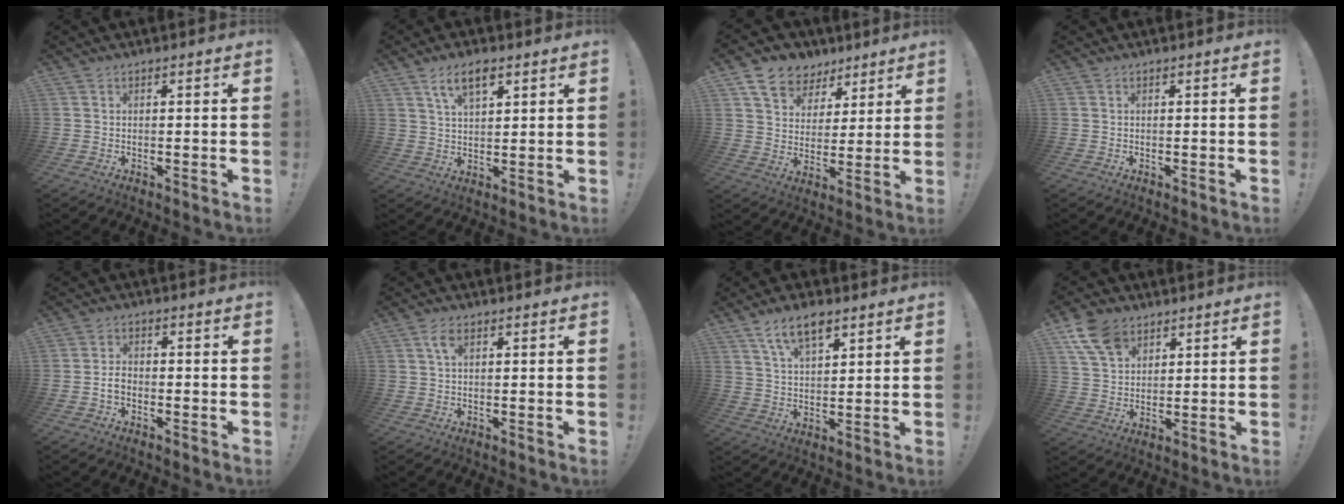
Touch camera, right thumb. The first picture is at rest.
{"total": 7.5, "force": [4.1, 3.2, 5.3], "torque": [-0.087, -0.010, 0.071]}
{"total": 10.9, "force": [7.1, 7.6, 3.2], "torque": [-0.064, -0.042, 0.141]}
{"total": 0.0}
{"total": 3.1, "force": [-1.2, 2.0, 2.1], "torque": [-0.031, 0.010, -0.020]}
{"total": 3.4, "force": [1.3, 1.6, 2.7], "torque": [-0.050, 0.002, 0.021]}
{"total": 9.4, "force": [5.7, 4.1, 6.2], "torque": [-0.105, -0.016, 0.104]}
{"total": 10.6, "force": [6.0, 6.9, 5.4], "torque": [-0.098, -0.017, 0.120]}